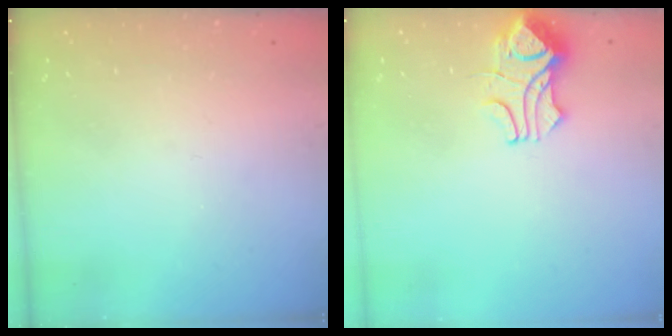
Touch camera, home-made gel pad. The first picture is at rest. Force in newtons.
{"total": 3.5, "press": 3.4, "slide": 1.0}